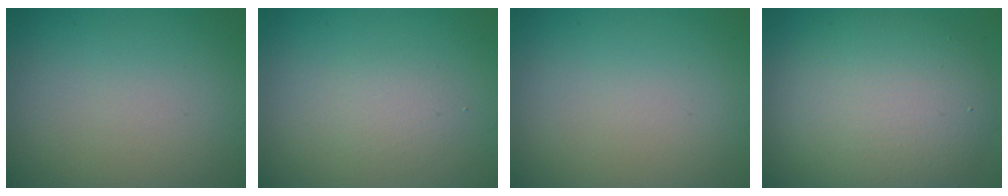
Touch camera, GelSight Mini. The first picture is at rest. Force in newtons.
{"total": 1.6, "press": 1.6, "slide": 0.1}
{"total": 0.0}
{"total": 8.5, "press": 8.5, "slide": 0.3}